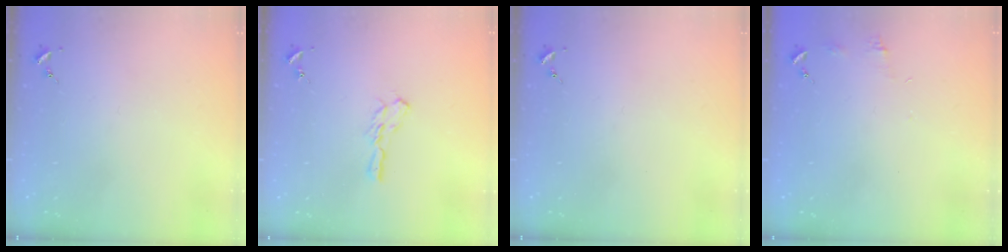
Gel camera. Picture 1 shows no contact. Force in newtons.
{"total": 5.7, "press": 5.7, "slide": 0.4}
{"total": 0.0}
{"total": 4.5, "press": 4.5, "slide": 0.5}